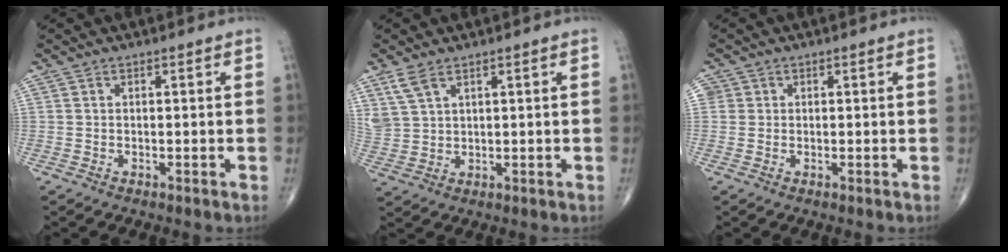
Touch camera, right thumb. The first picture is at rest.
{"total": 4.7, "force": [3.1, 2.2, 2.6], "torque": [-0.060, -0.006, 0.076]}
{"total": 1.7, "force": [0.3, 1.6, 0.2], "torque": [0.008, 0.003, 0.003]}